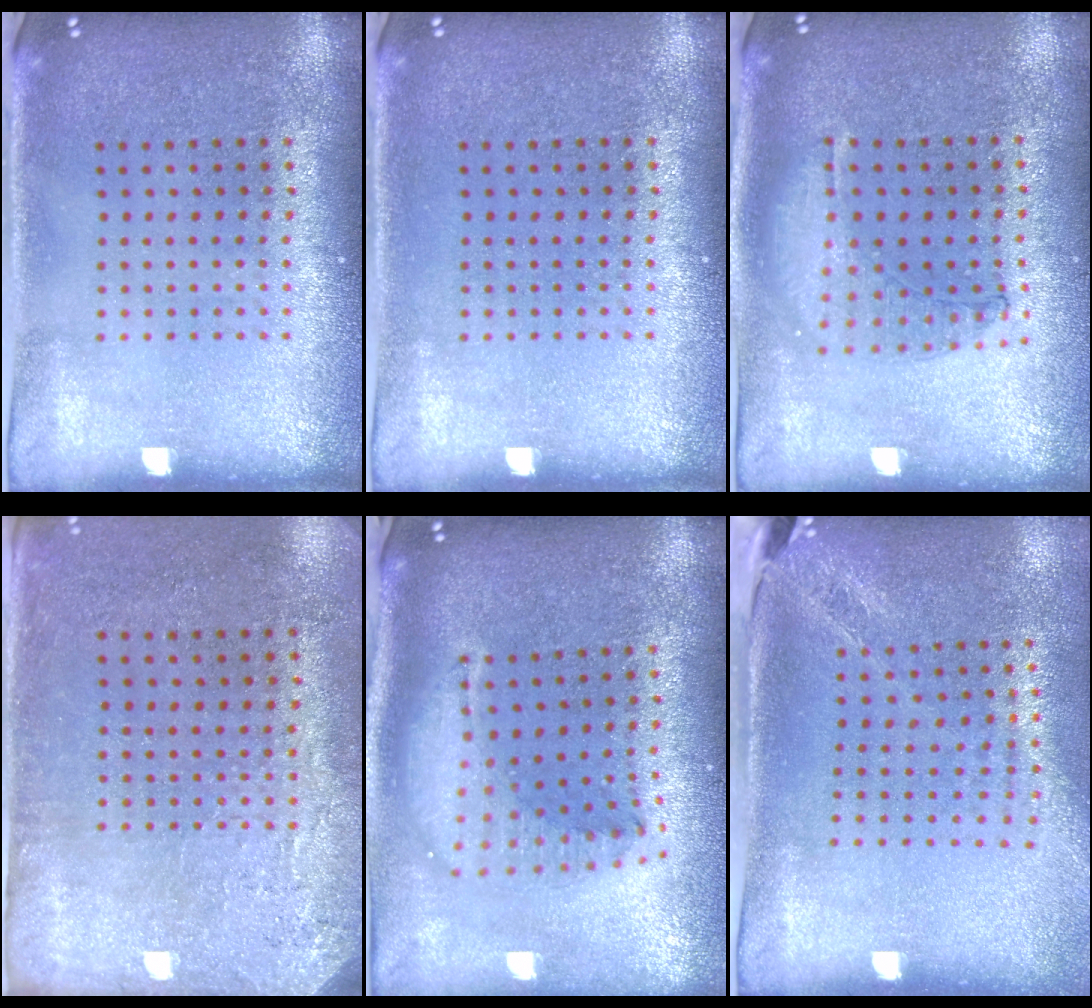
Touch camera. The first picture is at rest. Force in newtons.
{"total": 0.0}
{"total": 1.0, "press": 1.0, "slide": 0.2}
{"total": 2.8, "press": 2.3, "slide": 1.6}
{"total": 1.8, "press": 1.5, "slide": 0.9}
{"total": 1.8, "press": 1.5, "slide": 1.1}